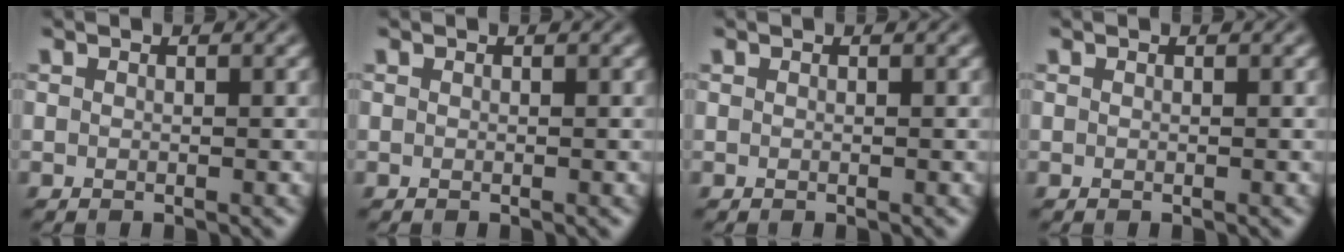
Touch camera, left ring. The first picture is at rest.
{"total": 0.0}
{"total": 0.0}
{"total": 0.0}